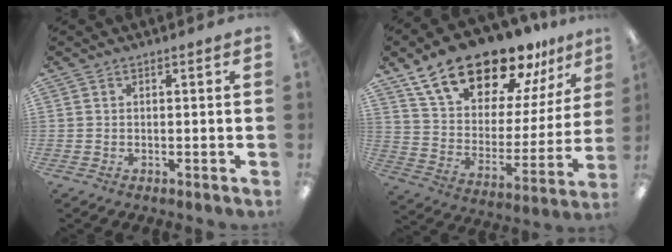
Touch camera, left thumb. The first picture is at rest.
{"total": 22.0, "force": [17.4, 9.2, 9.9], "torque": [-0.174, -0.118, 0.308]}